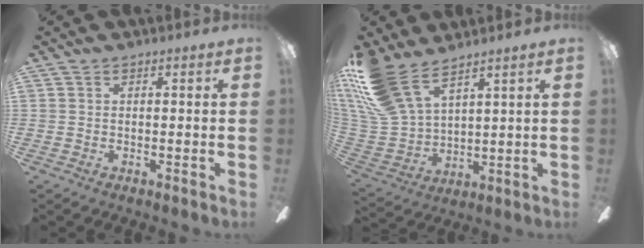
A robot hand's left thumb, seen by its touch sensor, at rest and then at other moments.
{"total": 16.2, "force": [11.4, 7.0, 9.1], "torque": [-0.233, -0.057, 0.215]}